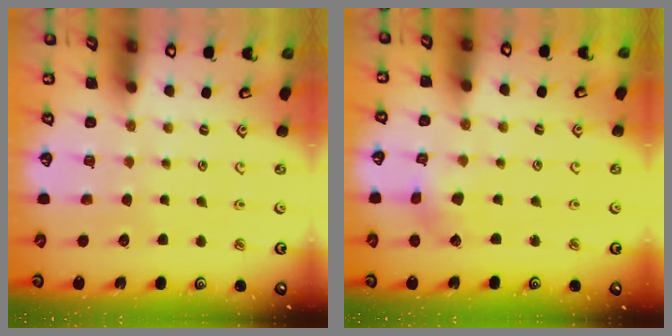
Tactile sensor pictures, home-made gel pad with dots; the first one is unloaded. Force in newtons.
{"total": 2.3, "press": 2.2, "slide": 0.4}